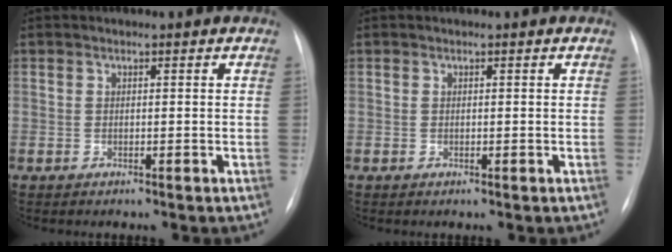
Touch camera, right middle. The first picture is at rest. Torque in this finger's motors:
{"motor_torque": [0.44, -0.95, -0.02, 0.02]}